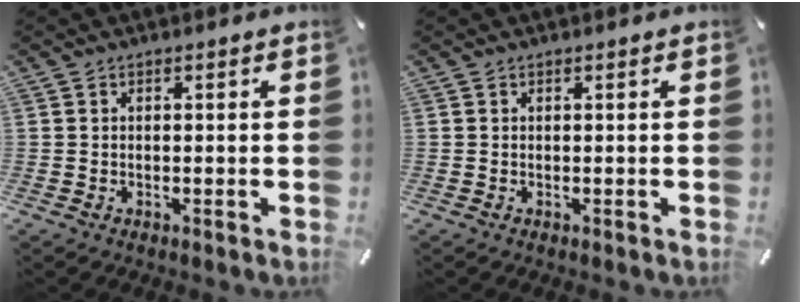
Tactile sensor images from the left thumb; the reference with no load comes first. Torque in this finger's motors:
{"motor_torque": [0.00, 0.00, 0.00, 0.00, 0.00]}